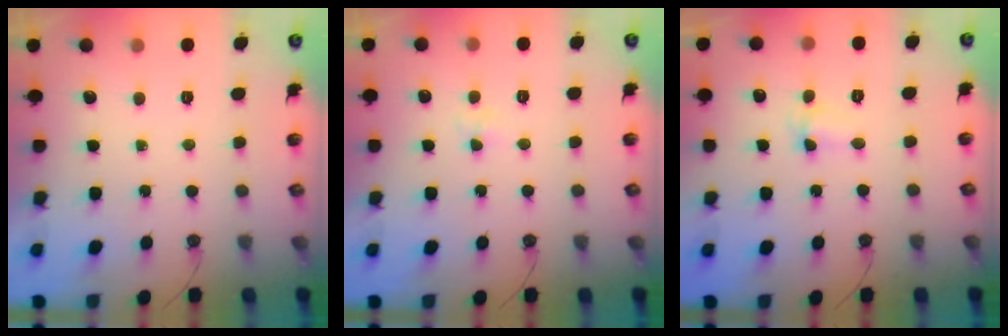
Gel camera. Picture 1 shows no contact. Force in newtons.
{"total": 2.9, "press": 2.8, "slide": 0.5}
{"total": 1.7, "press": 1.6, "slide": 0.6}